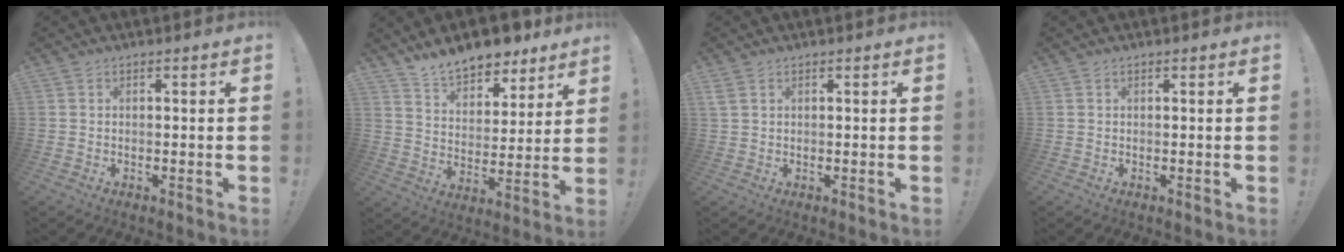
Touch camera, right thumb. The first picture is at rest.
{"total": 12.1, "force": [10.8, 4.5, 3.3], "torque": [-0.068, -0.081, 0.198]}
{"total": 2.0, "force": [1.1, 1.2, 1.2], "torque": [-0.028, 0.003, 0.022]}
{"total": 0.0}